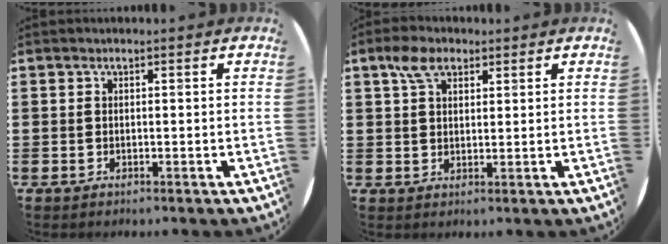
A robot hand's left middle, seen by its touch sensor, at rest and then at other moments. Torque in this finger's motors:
{"motor_torque": [0.64, -0.51, 0.01, 0.00]}